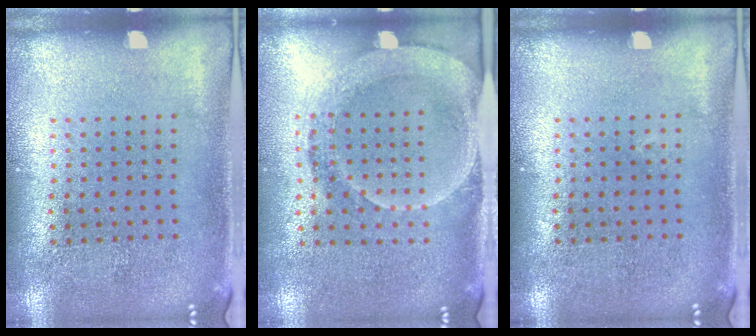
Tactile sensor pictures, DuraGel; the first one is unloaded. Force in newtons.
{"total": 1.8, "press": 1.6, "slide": 0.8}
{"total": 0.0}